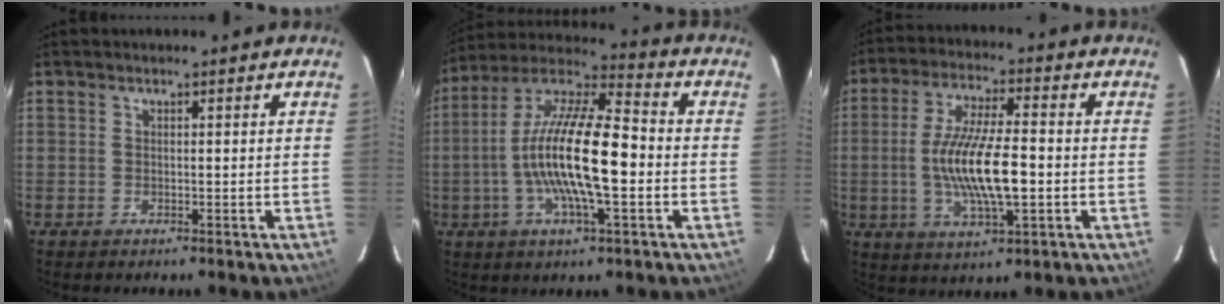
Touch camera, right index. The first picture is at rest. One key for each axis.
{"total": 17.9, "fx": -2.5, "fy": 4.2, "fz": 17.2, "tx": -0.319, "ty": 0.003, "tz": -0.057}
{"total": 13.1, "fx": -1.8, "fy": 3.2, "fz": 12.6, "tx": -0.244, "ty": -0.006, "tz": -0.031}